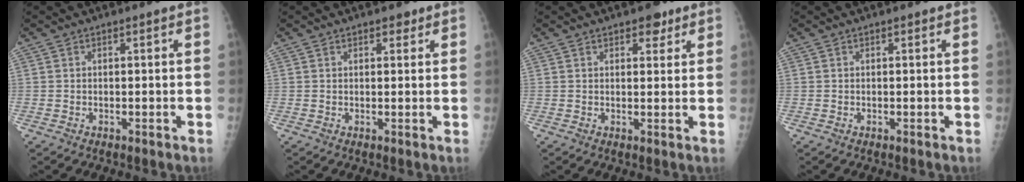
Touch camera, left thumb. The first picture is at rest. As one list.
[{"total": 1.7, "force": [1.2, 0.9, 0.9], "torque": [0.001, -0.004, 0.011]}, {"total": 3.6, "force": [2.2, 2.0, 2.0], "torque": [-0.006, -0.008, 0.027]}, {"total": 0.0}]